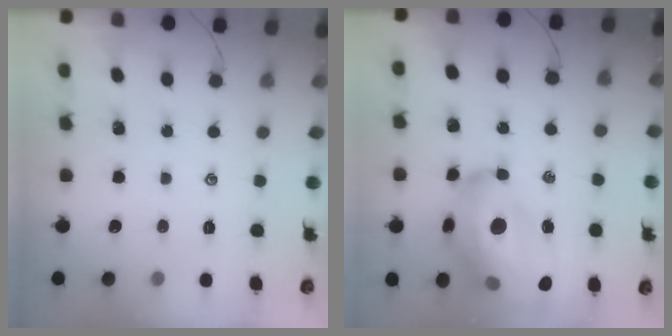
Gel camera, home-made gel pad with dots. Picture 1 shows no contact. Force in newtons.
{"total": 25.8, "press": 25.0, "slide": 6.4}